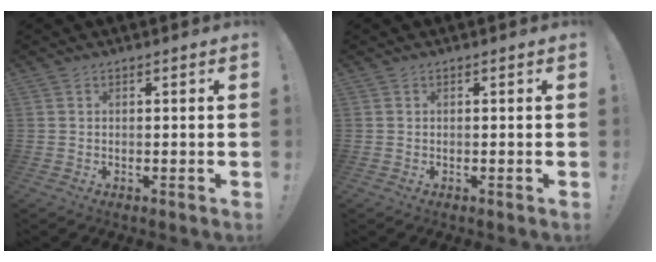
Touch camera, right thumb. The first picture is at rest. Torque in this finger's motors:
{"motor_torque": [0.12, 0.06, 0.12, -0.05, 0.00]}